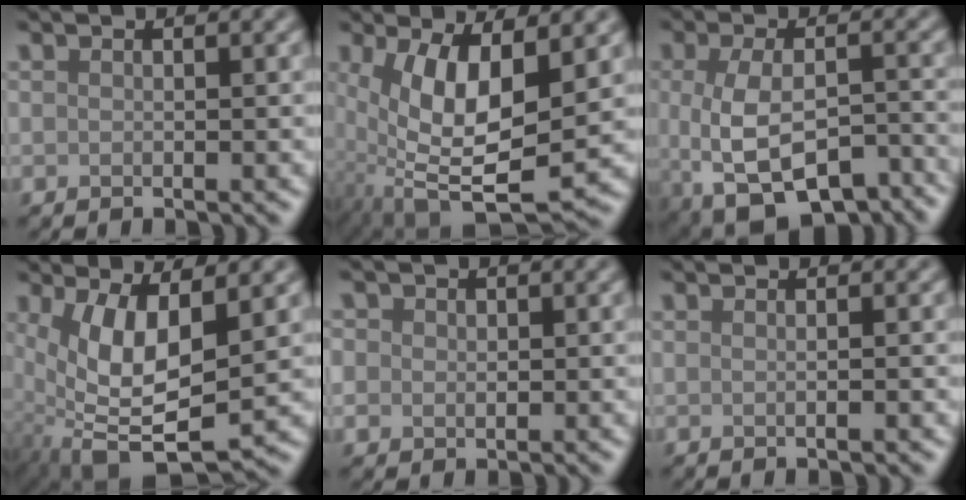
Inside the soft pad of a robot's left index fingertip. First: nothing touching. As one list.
[{"total": 9.8, "force": [0.7, 4.2, 8.8], "torque": [-0.182, -0.017, 0.016]}, {"total": 9.3, "force": [-3.8, 4.7, 7.1], "torque": [-0.136, -0.039, -0.047]}, {"total": 8.2, "force": [0.7, 3.7, 7.3], "torque": [-0.160, -0.017, 0.021]}, {"total": 3.4, "force": [1.0, 2.9, 1.4], "torque": [-0.014, 0.017, -0.002]}, {"total": 1.4, "force": [0.1, 0.6, 1.3], "torque": [-0.005, -0.002, -0.005]}]